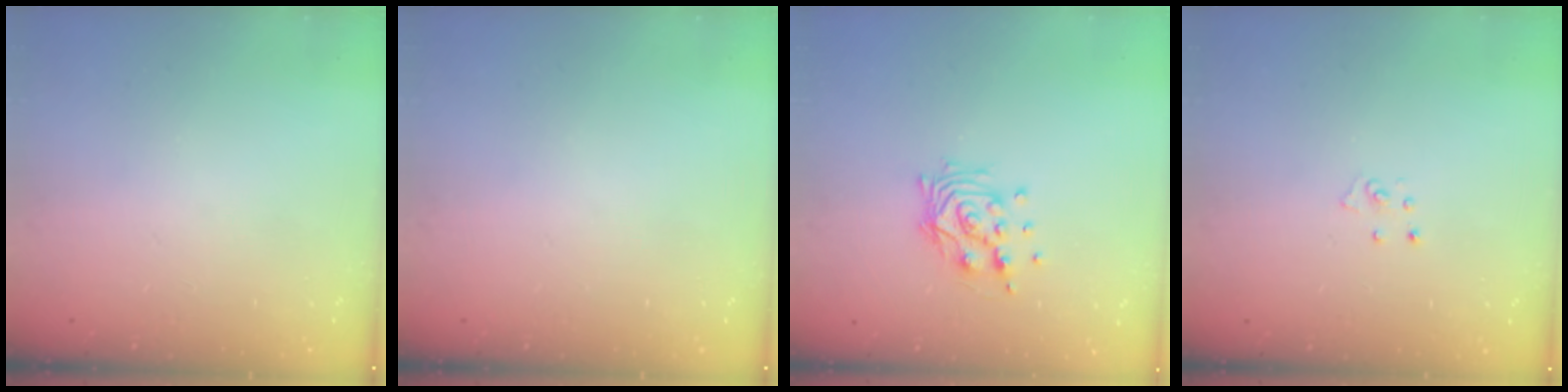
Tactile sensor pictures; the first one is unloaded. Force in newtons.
{"total": 0.0}
{"total": 10.6, "press": 10.5, "slide": 1.0}
{"total": 3.7, "press": 3.7, "slide": 0.3}